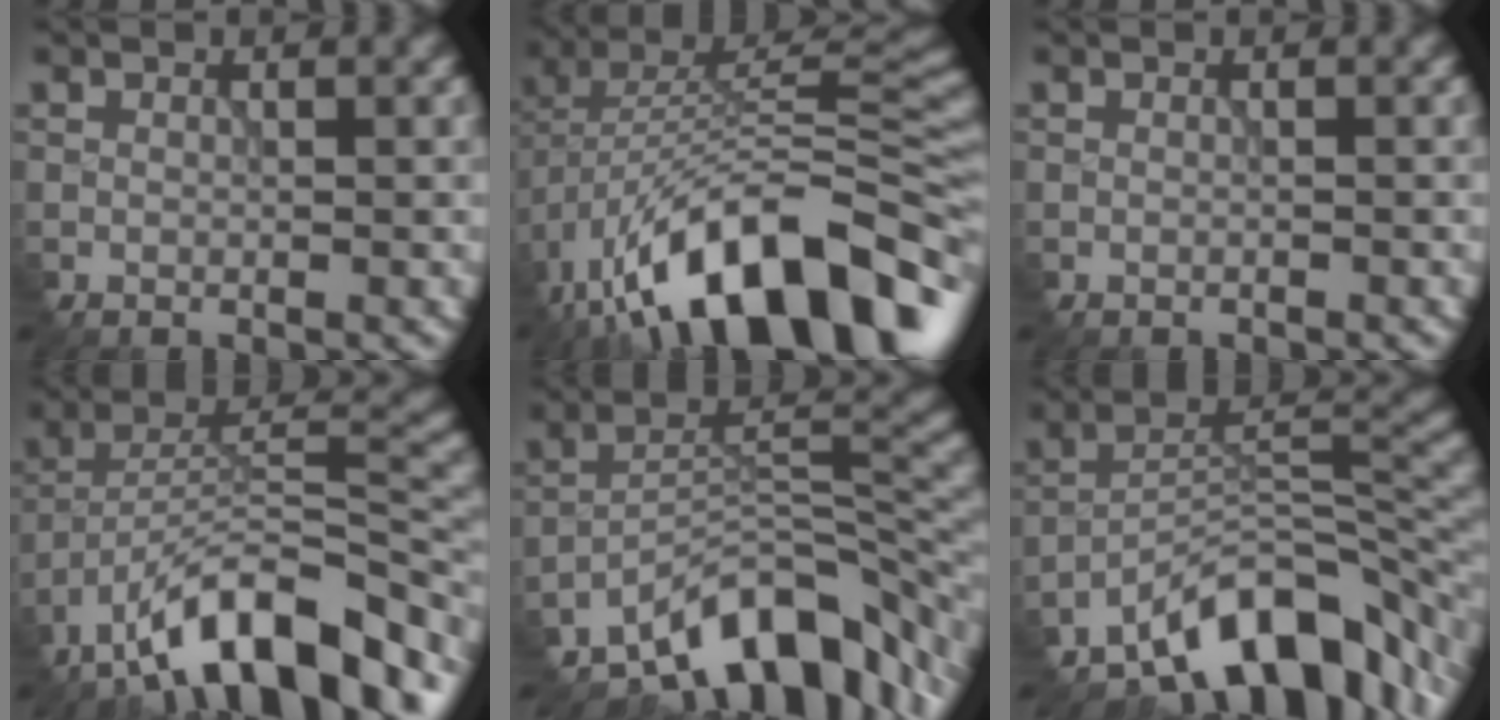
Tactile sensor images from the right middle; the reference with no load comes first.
{"total": 15.2, "force": [-8.0, 6.2, 11.3], "torque": [-0.188, 0.030, -0.145]}
{"total": 0.0}
{"total": 13.9, "force": [-9.4, 4.9, 9.0], "torque": [-0.138, 0.017, -0.162]}
{"total": 10.2, "force": [-7.3, 3.9, 6.0], "torque": [-0.084, 0.010, -0.139]}
{"total": 10.0, "force": [-7.1, 3.8, 6.0], "torque": [-0.085, 0.007, -0.135]}